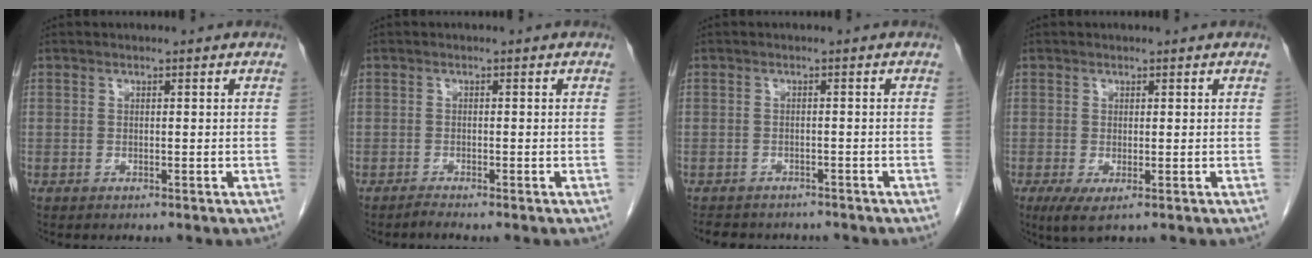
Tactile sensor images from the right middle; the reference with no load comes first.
{"total": 0.9, "force": [-0.8, -0.3, 0.2], "torque": [-0.005, -0.001, -0.017]}
{"total": 7.0, "force": [-6.2, 2.7, 1.8], "torque": [-0.033, -0.001, -0.078]}
{"total": 2.9, "force": [-1.1, 0.6, 2.6], "torque": [-0.049, -0.011, -0.013]}